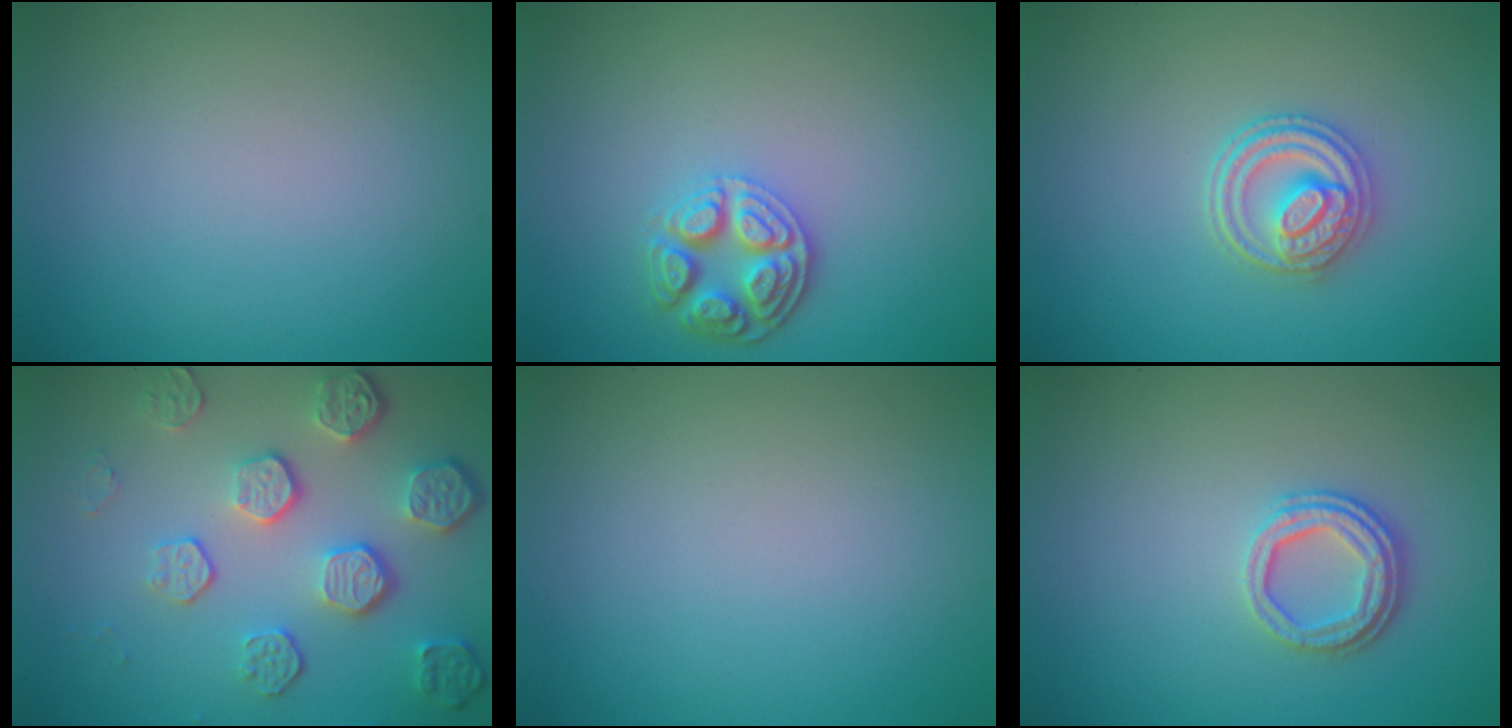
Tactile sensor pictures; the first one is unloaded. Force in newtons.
{"total": 3.4, "press": 3.0, "slide": 1.6}
{"total": 3.6, "press": 3.3, "slide": 1.5}
{"total": 5.7, "press": 4.2, "slide": 3.8}
{"total": 0.0}
{"total": 3.2, "press": 2.5, "slide": 2.0}